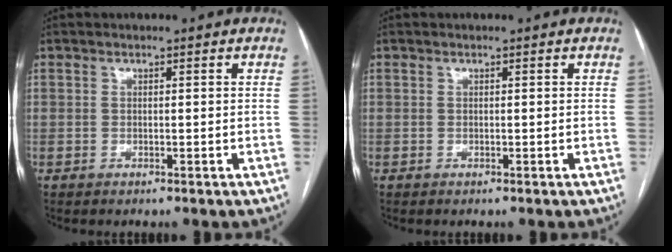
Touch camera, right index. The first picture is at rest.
{"total": 0.0}